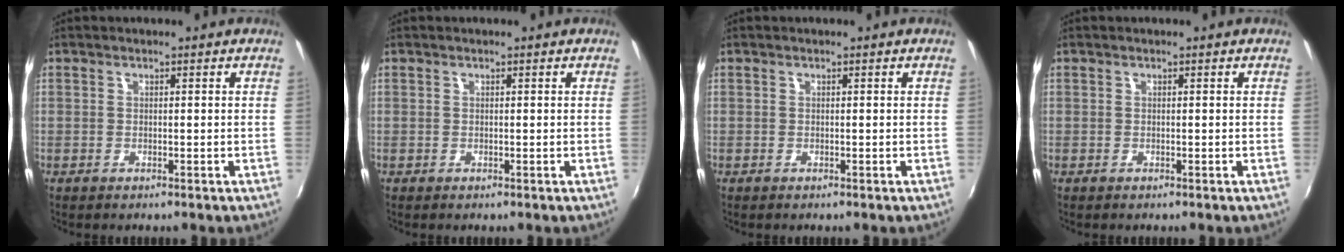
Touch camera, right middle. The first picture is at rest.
{"total": 0.0}
{"total": 0.0}
{"total": 0.0}